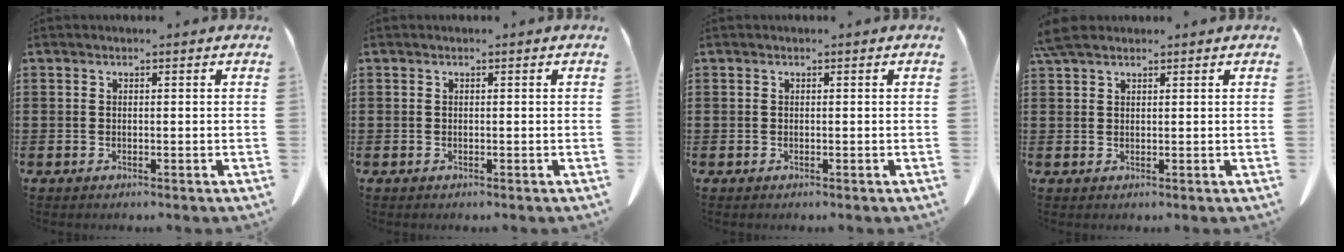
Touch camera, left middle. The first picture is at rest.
{"total": 0.0}
{"total": 0.0}
{"total": 3.1, "force": [2.4, 0.9, 1.7], "torque": [-0.041, 0.006, 0.046]}